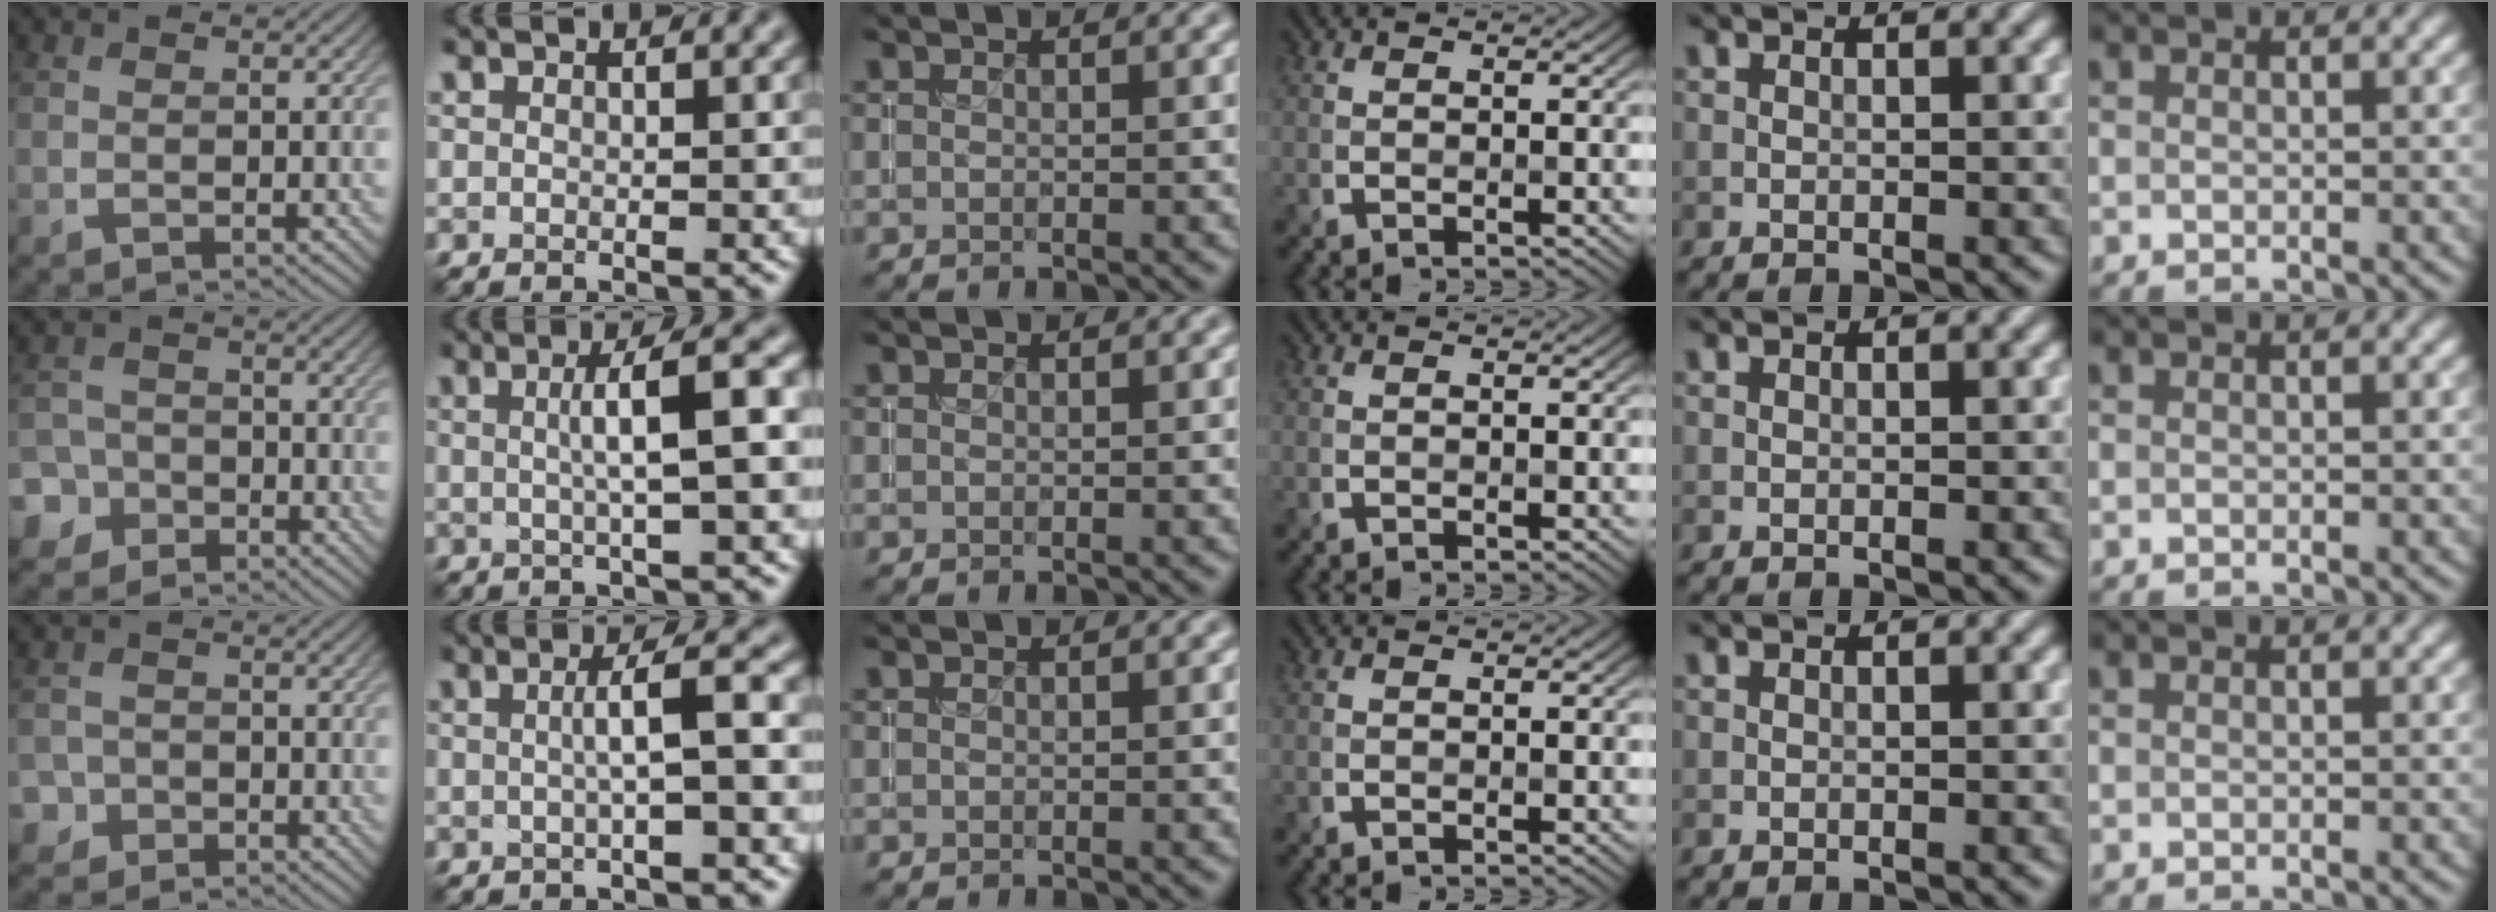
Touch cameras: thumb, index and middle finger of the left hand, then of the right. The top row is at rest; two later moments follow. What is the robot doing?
{"motion": "insert", "object": "coin"}